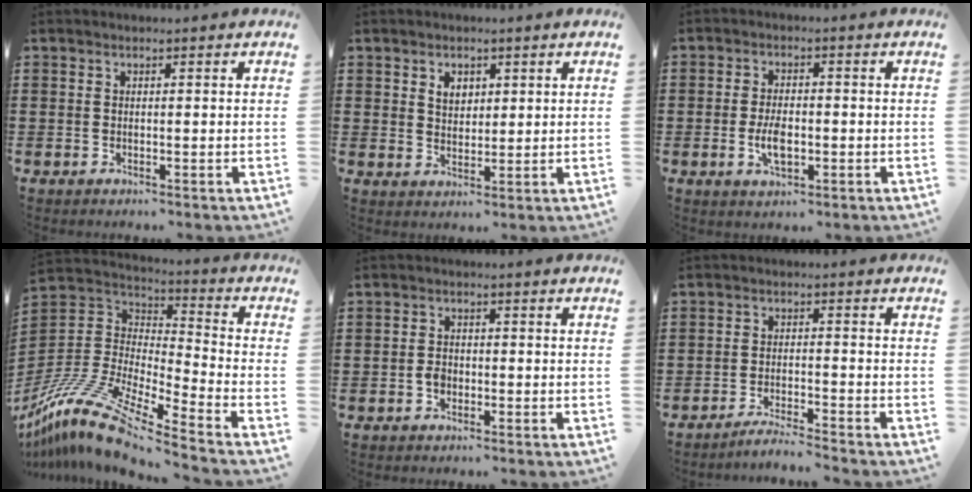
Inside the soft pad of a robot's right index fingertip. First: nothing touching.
{"total": 3.0, "force": [1.5, 2.1, 1.4], "torque": [-0.034, 0.010, 0.027]}
{"total": 4.5, "force": [-0.9, 2.1, 3.8], "torque": [-0.080, 0.000, -0.017]}
{"total": 13.4, "force": [-10.8, 2.0, 7.6], "torque": [-0.183, 0.001, -0.217]}
{"total": 2.4, "force": [-1.0, 1.8, 1.4], "torque": [-0.027, 0.002, -0.019]}
{"total": 3.2, "force": [-3.1, -0.4, 0.6], "torque": [-0.013, -0.003, -0.062]}